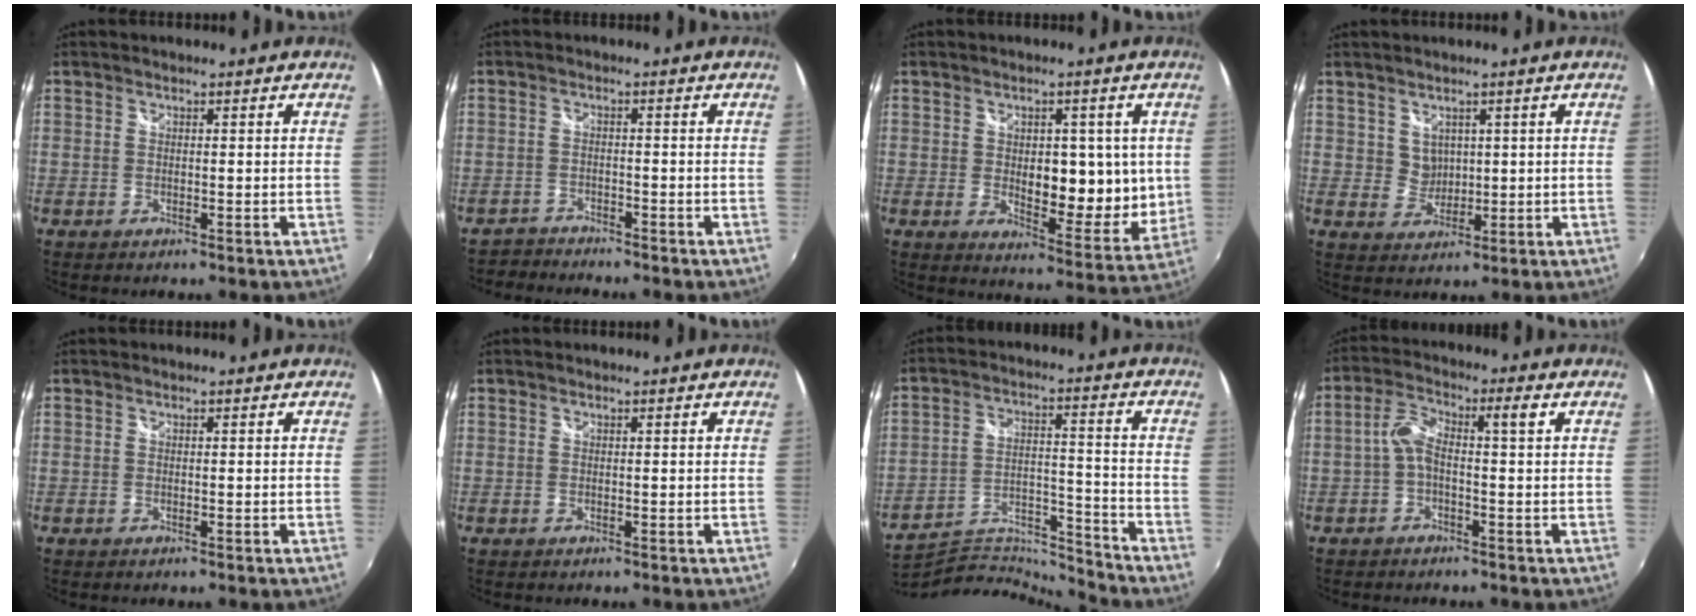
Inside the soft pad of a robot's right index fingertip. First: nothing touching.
{"total": 3.1, "force": [-3.0, 0.6, -0.4], "torque": [-0.005, -0.002, -0.061]}
{"total": 12.6, "force": [1.2, 7.0, 10.4], "torque": [-0.128, -0.017, 0.025]}
{"total": 3.2, "force": [1.6, 2.7, 0.6], "torque": [-0.005, 0.002, 0.035]}
{"total": 0.0}
{"total": 0.0}
{"total": 13.8, "force": [-13.7, 0.1, 1.2], "torque": [-0.029, 0.021, -0.242]}
{"total": 4.8, "force": [-0.5, 0.9, 4.7], "torque": [-0.098, 0.014, -0.011]}